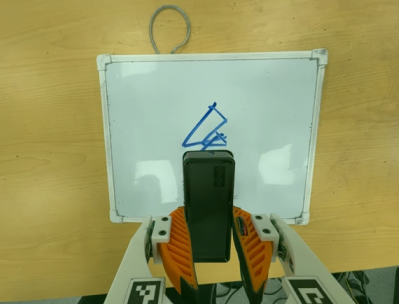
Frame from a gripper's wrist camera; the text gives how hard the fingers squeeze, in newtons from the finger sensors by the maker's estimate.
{"total": 8.1, "left": 6.0, "right": 10.1}